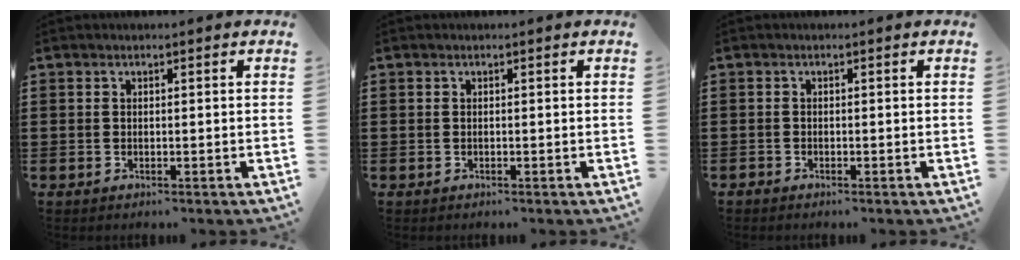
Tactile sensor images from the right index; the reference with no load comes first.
{"total": 0.0}
{"total": 0.6, "force": [-0.6, 0.2, 0.0], "torque": [-0.001, 0.000, -0.012]}